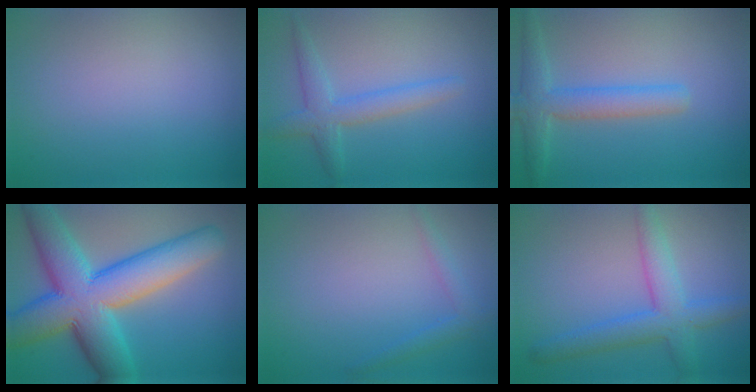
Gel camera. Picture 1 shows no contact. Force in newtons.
{"total": 3.0, "press": 3.0, "slide": 0.0}
{"total": 3.5, "press": 3.5, "slide": 0.2}
{"total": 12.2, "press": 12.2, "slide": 0.5}
{"total": 1.6, "press": 1.6, "slide": 0.1}
{"total": 4.6, "press": 4.6, "slide": 0.2}